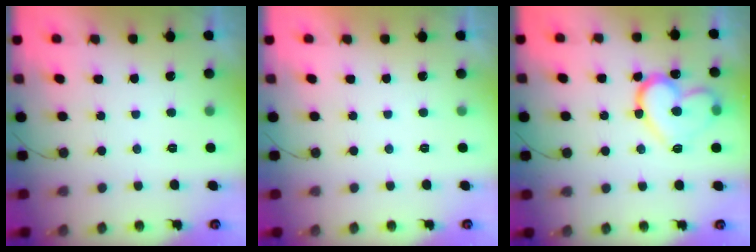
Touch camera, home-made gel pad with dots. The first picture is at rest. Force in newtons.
{"total": 1.7, "press": 1.7, "slide": 0.0}
{"total": 15.5, "press": 15.4, "slide": 1.5}